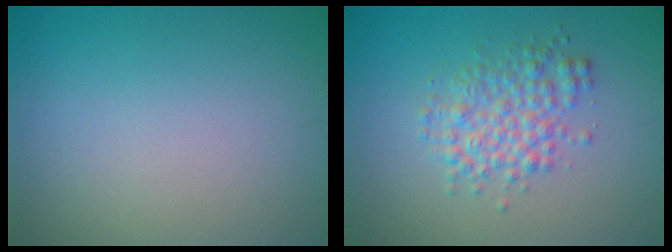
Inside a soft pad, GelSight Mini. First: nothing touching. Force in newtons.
{"total": 3.5, "press": 3.5, "slide": 0.0}